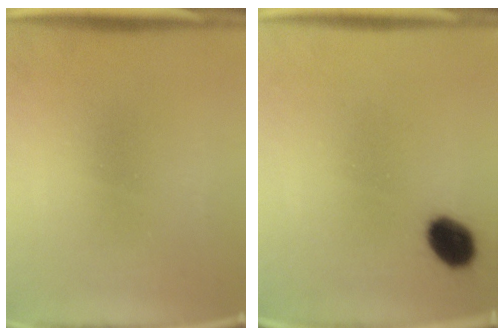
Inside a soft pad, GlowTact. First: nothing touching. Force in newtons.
{"total": 7.4}